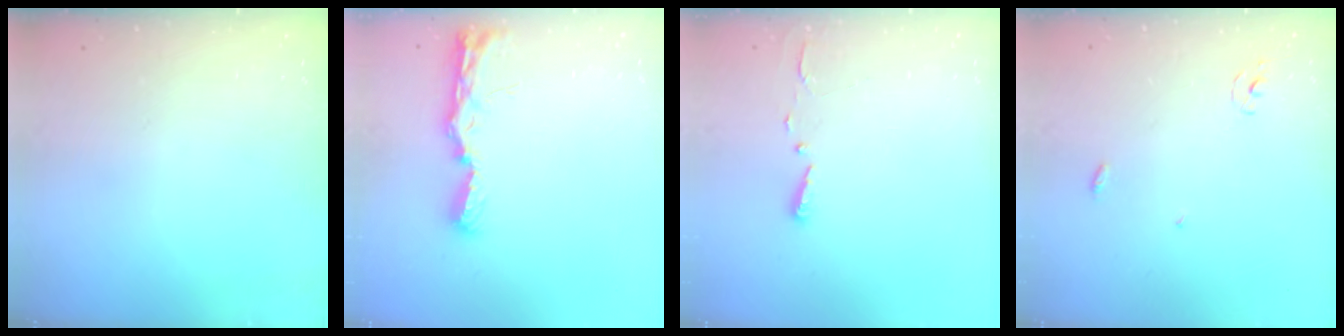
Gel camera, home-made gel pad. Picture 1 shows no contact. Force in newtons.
{"total": 8.8, "press": 8.7, "slide": 0.9}
{"total": 2.7, "press": 2.7, "slide": 0.4}
{"total": 2.3, "press": 2.3, "slide": 0.1}